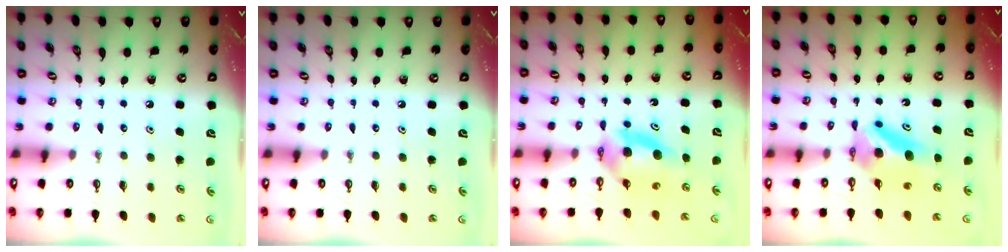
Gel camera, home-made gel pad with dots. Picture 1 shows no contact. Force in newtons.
{"total": 0.0}
{"total": 5.5, "press": 5.1, "slide": 1.9}
{"total": 8.4, "press": 5.9, "slide": 5.9}